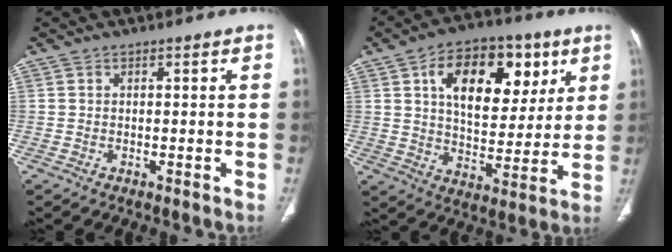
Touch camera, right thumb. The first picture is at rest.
{"total": 19.4, "force": [7.1, 11.5, 13.9], "torque": [-0.163, -0.011, 0.112]}